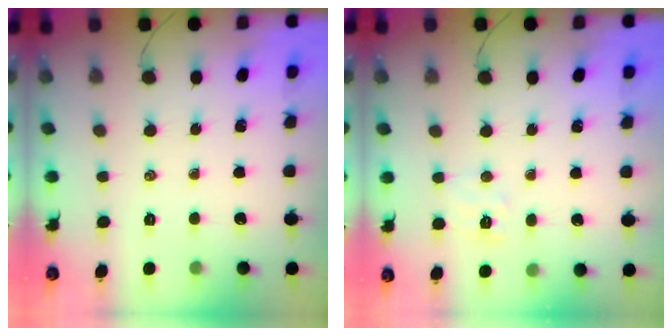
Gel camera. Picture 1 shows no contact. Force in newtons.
{"total": 5.1, "press": 5.0, "slide": 1.2}